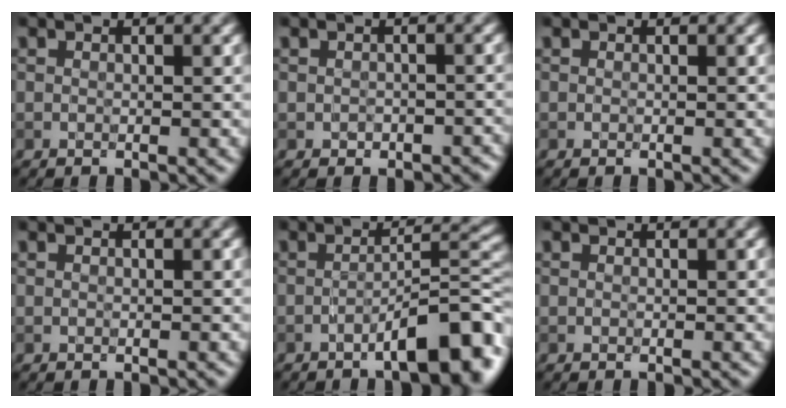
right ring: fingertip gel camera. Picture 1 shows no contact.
{"total": 1.8, "force": [-0.8, 1.4, 0.8], "torque": [-0.008, -0.007, -0.010]}
{"total": 0.0}
{"total": 0.0}
{"total": 6.8, "force": [-3.4, 1.5, 5.6], "torque": [-0.077, 0.015, -0.054]}
{"total": 0.0}